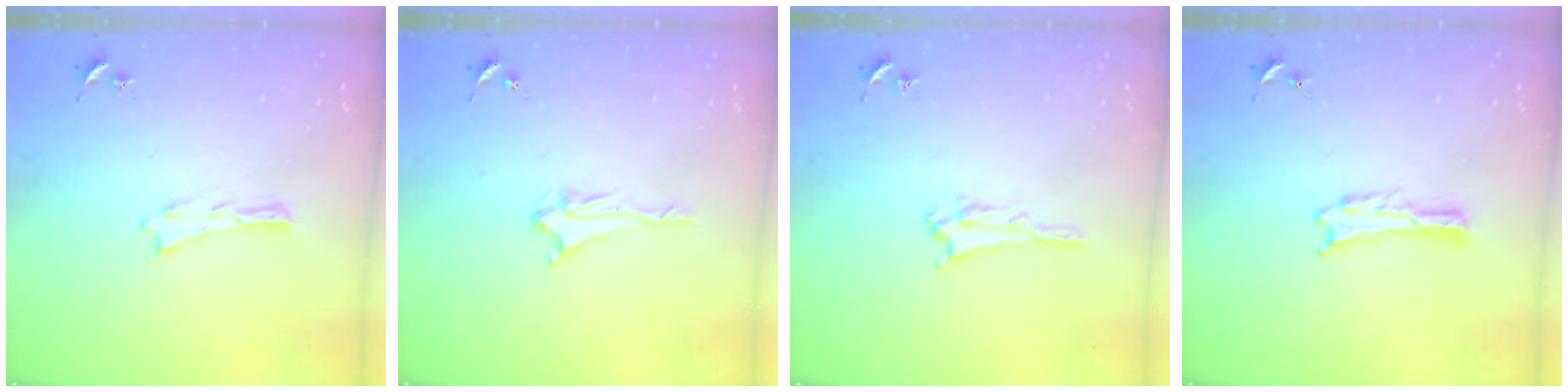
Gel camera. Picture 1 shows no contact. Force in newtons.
{"total": 2.0, "press": 2.0, "slide": 0.4}
{"total": 1.6, "press": 1.6, "slide": 0.3}
{"total": 0.0}